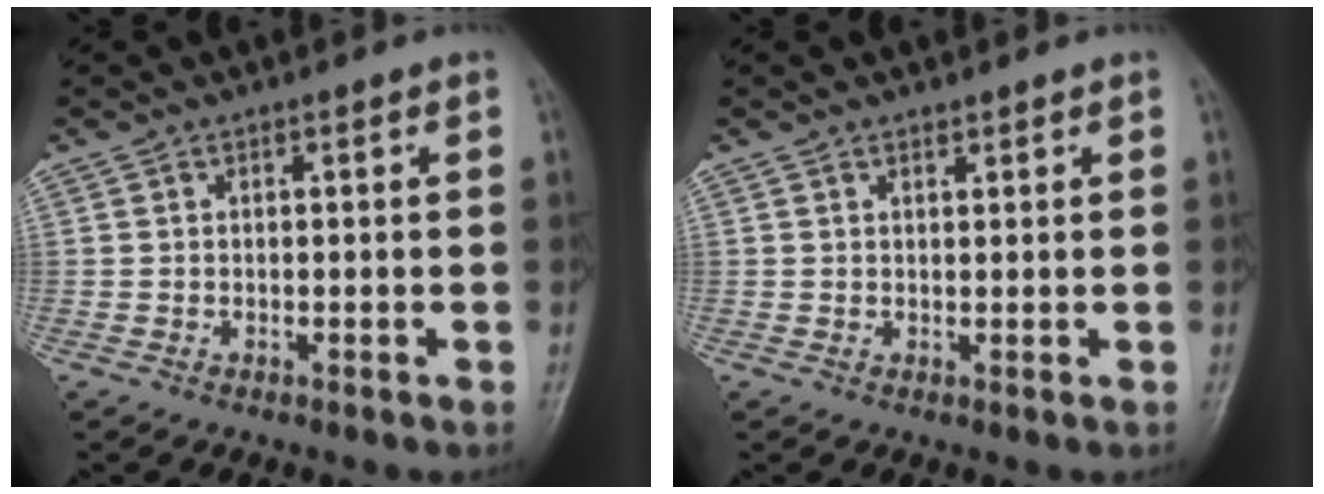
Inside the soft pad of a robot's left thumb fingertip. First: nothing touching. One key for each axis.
{"total": 1.1, "fx": 0.9, "fy": 0.5, "fz": 0.4, "tx": -0.001, "ty": -0.007, "tz": 0.015}